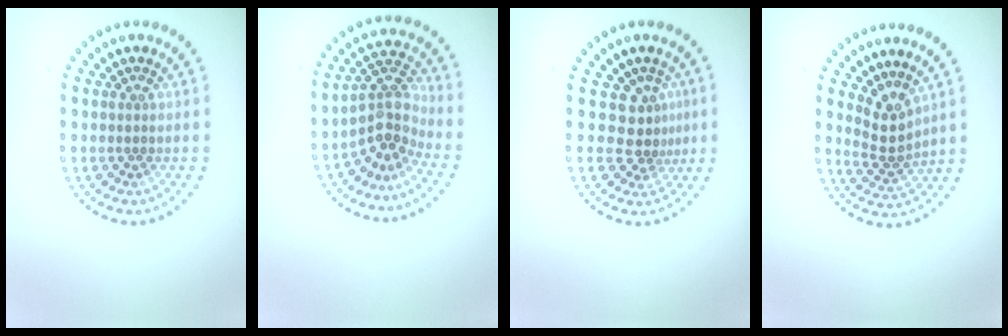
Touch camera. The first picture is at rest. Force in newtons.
{"total": 3.7, "press": 2.7, "slide": 2.6}
{"total": 2.8, "press": 1.9, "slide": 2.1}
{"total": 2.8, "press": 2.1, "slide": 1.9}